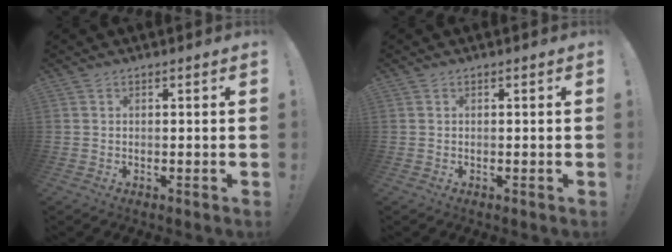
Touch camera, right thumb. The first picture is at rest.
{"total": 0.0}